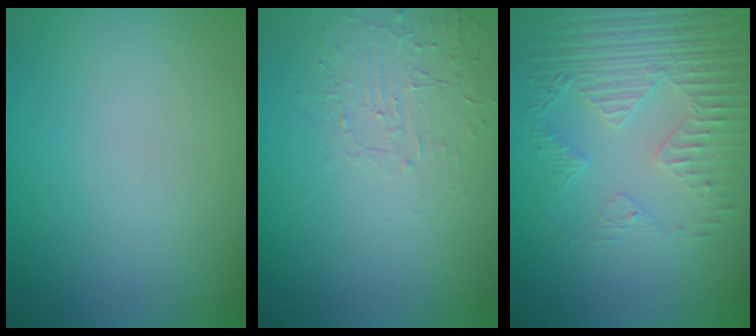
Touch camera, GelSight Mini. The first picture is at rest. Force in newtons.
{"total": 1.6, "press": 0.3, "slide": 1.6}
{"total": 4.0, "press": 3.6, "slide": 1.8}